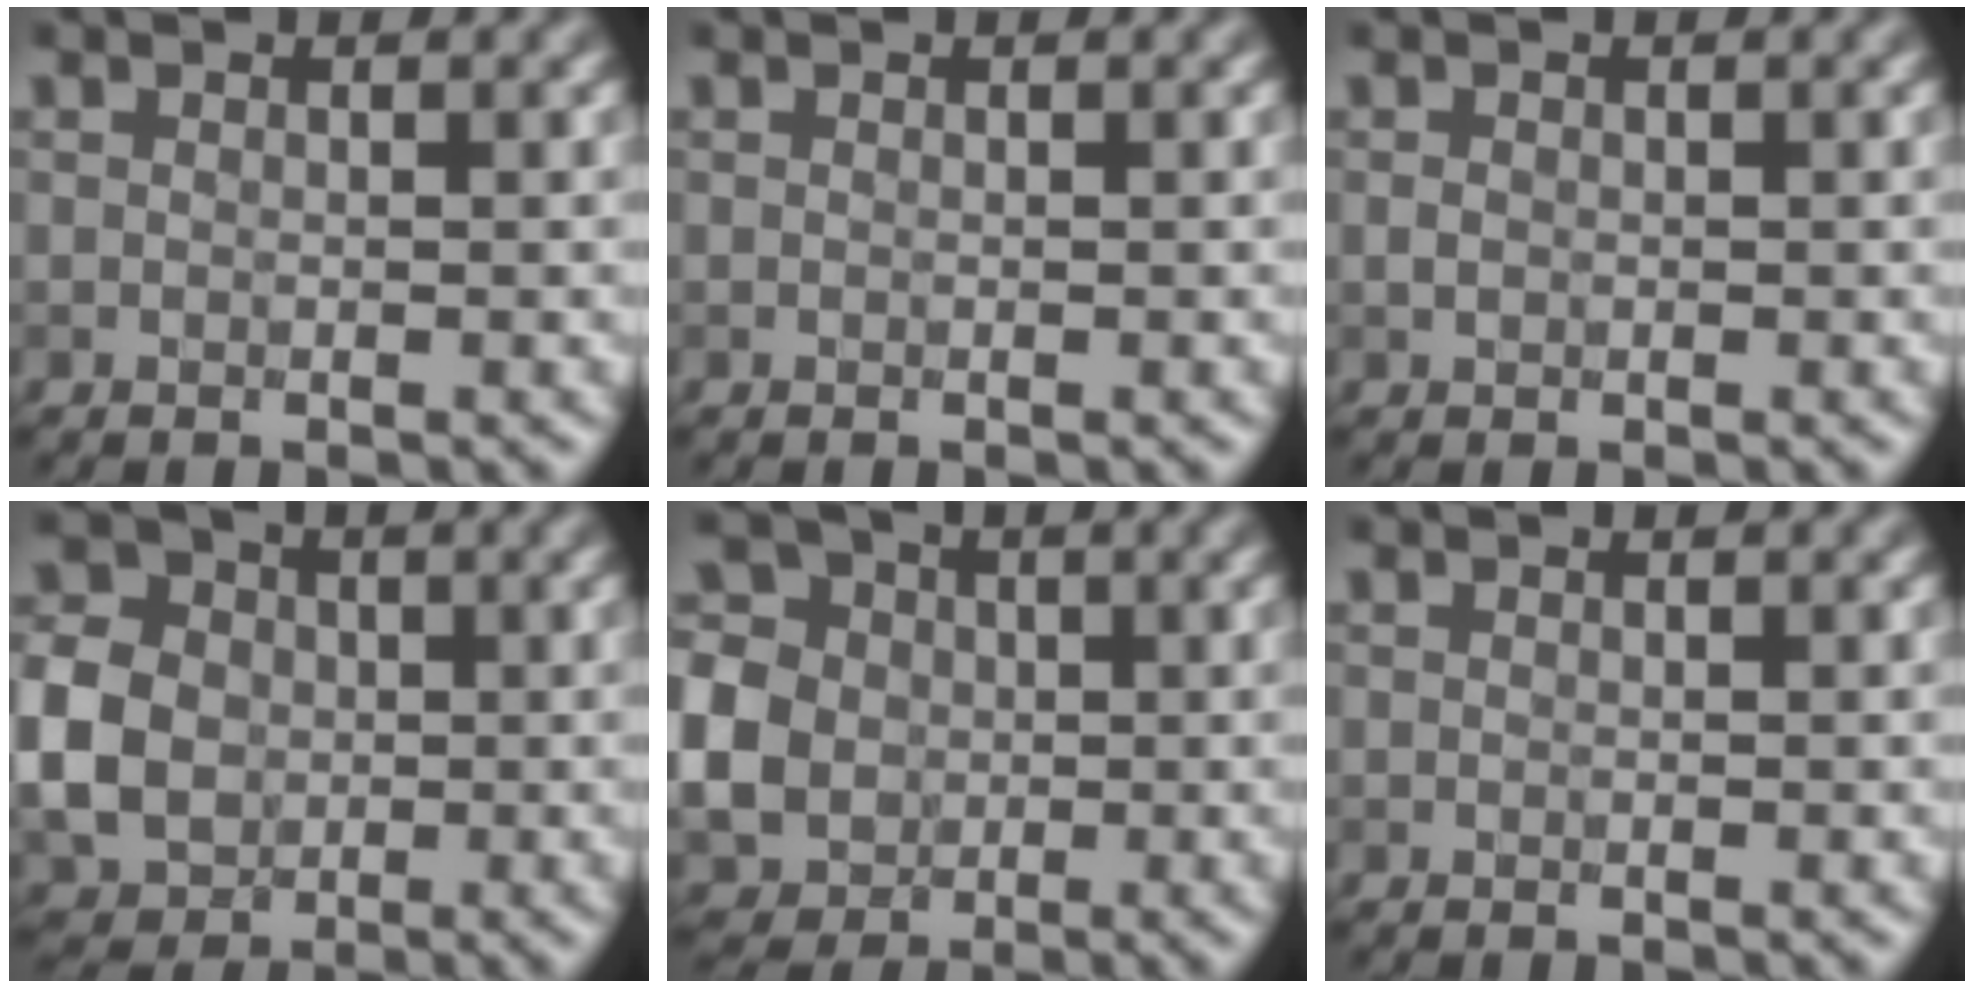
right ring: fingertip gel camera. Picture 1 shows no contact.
{"total": 0.0}
{"total": 0.7, "force": [0.0, 0.6, 0.4], "torque": [-0.007, -0.002, -0.001]}
{"total": 6.7, "force": [-0.6, 5.7, 3.5], "torque": [-0.086, 0.006, -0.021]}
{"total": 8.6, "force": [-1.0, 7.6, 4.0], "torque": [-0.104, 0.000, -0.038]}
{"total": 0.0}